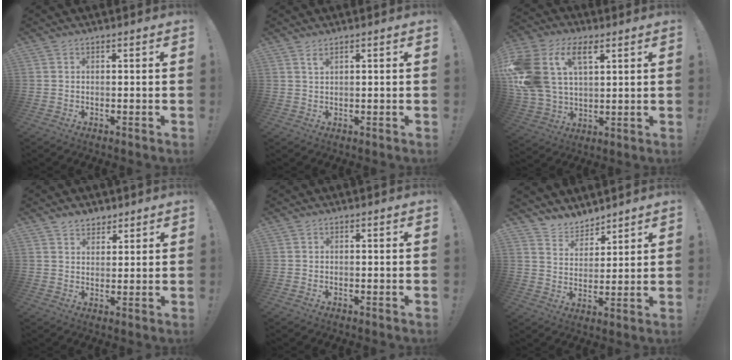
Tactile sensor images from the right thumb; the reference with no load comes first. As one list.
[{"total": 1.7, "force": [1.1, 0.2, 1.3], "torque": [-0.019, -0.002, 0.018]}, {"total": 18.8, "force": [7.4, 12.5, 12.0], "torque": [-0.246, -0.031, 0.133]}, {"total": 4.1, "force": [3.3, 2.4, 0.6], "torque": [-0.002, -0.019, 0.060]}, {"total": 0.0}, {"total": 6.3, "force": [5.4, 3.2, 0.1], "torque": [-0.012, -0.049, 0.105]}]